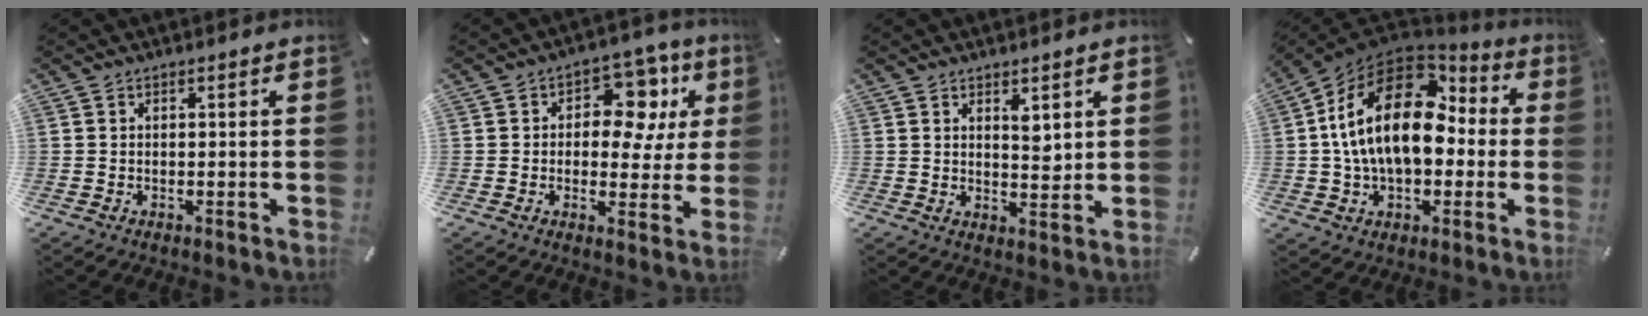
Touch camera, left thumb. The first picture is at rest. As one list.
[{"total": 12.8, "force": [4.1, 8.6, 8.5], "torque": [-0.101, -0.022, 0.065]}, {"total": 4.1, "force": [2.7, 2.0, 2.3], "torque": [-0.019, -0.021, 0.042]}, {"total": 21.7, "force": [2.3, 14.1, 16.3], "torque": [-0.319, 0.009, 0.036]}]